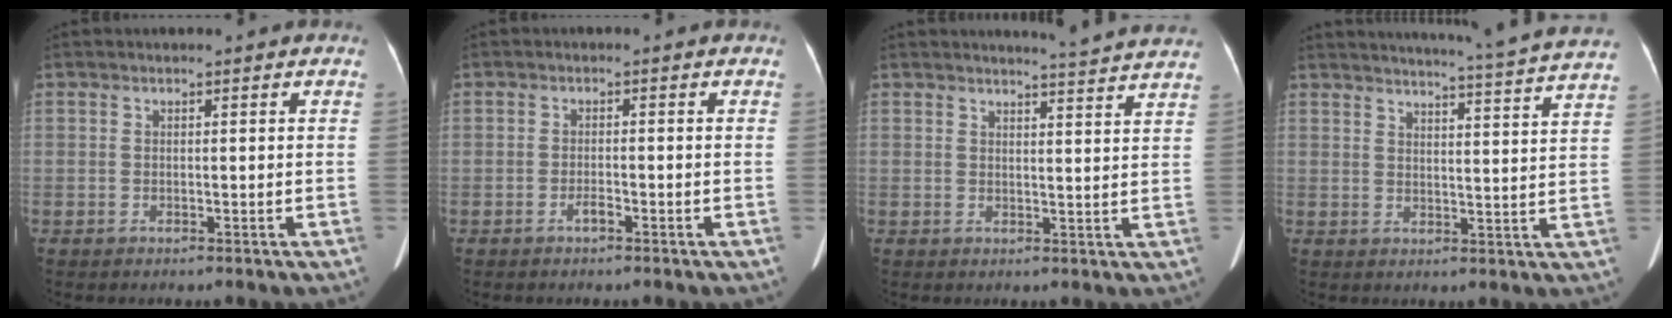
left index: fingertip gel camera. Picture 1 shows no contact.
{"total": 1.3, "force": [-1.0, 0.2, 0.8], "torque": [-0.018, 0.000, -0.015]}
{"total": 8.1, "force": [7.9, -1.1, 1.7], "torque": [-0.031, -0.021, 0.081]}
{"total": 19.3, "force": [18.1, -1.8, 6.6], "torque": [-0.108, -0.059, 0.212]}